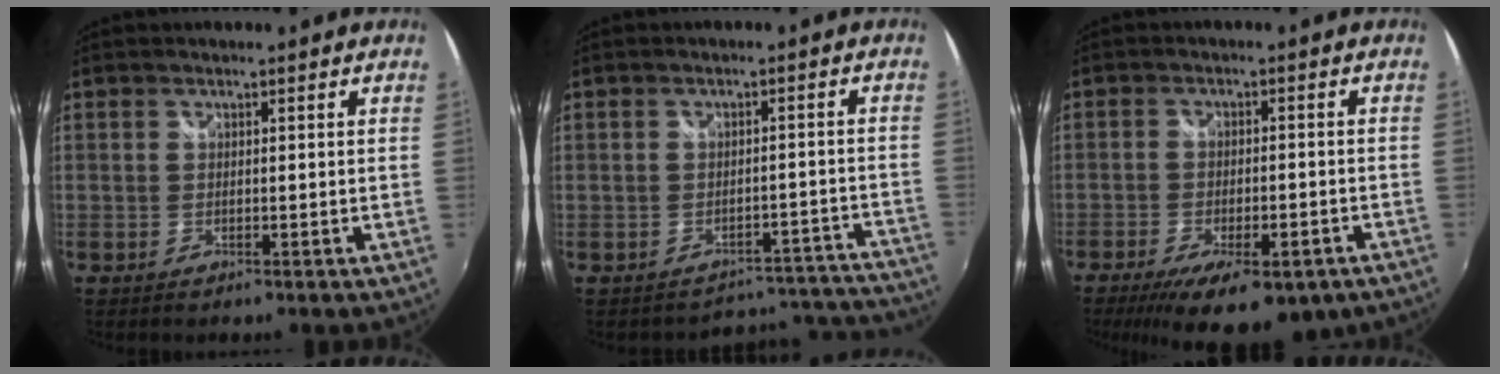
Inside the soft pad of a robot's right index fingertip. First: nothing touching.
{"total": 13.1, "force": [-12.4, 4.1, -0.5], "torque": [0.032, 0.060, -0.142]}
{"total": 17.2, "force": [-11.5, 6.3, 11.1], "torque": [-0.206, -0.040, -0.156]}